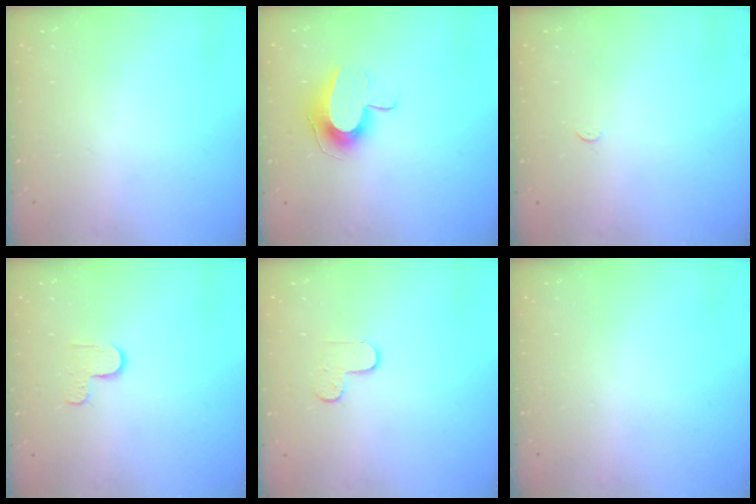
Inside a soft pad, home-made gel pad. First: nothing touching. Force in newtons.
{"total": 11.2, "press": 11.1, "slide": 0.5}
{"total": 2.3, "press": 2.3, "slide": 0.3}
{"total": 3.1, "press": 3.1, "slide": 0.4}
{"total": 4.3, "press": 4.3, "slide": 0.4}
{"total": 0.0}